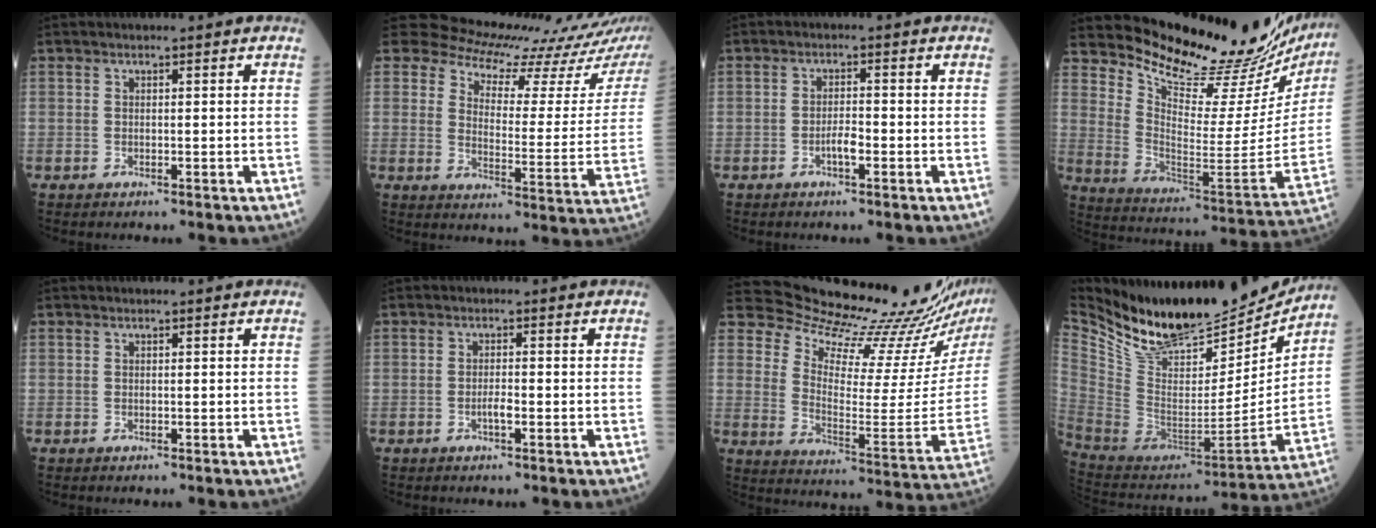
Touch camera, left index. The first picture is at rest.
{"total": 16.9, "force": [15.1, 4.7, 5.9], "torque": [-0.077, -0.066, 0.164]}
{"total": 2.4, "force": [-1.5, 0.5, 1.8], "torque": [-0.033, -0.002, -0.028]}
{"total": 25.8, "force": [24.1, 3.7, 8.6], "torque": [-0.141, -0.127, 0.322]}
{"total": 0.0}
{"total": 1.7, "force": [-1.1, 0.2, 1.3], "torque": [-0.025, -0.003, -0.020]}
{"total": 20.7, "force": [19.9, 0.6, 5.6], "torque": [-0.102, -0.126, 0.264]}
{"total": 23.4, "force": [20.4, 6.5, 9.4], "torque": [-0.177, -0.043, 0.333]}